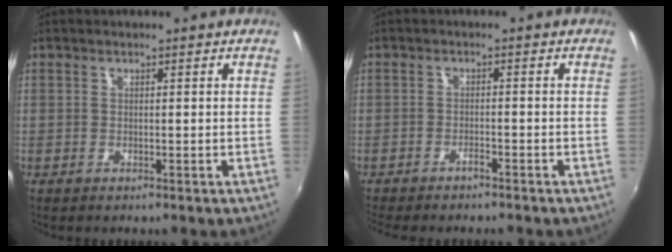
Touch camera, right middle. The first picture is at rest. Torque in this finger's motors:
{"motor_torque": [1.07, -1.07, 0.38, 0.10]}